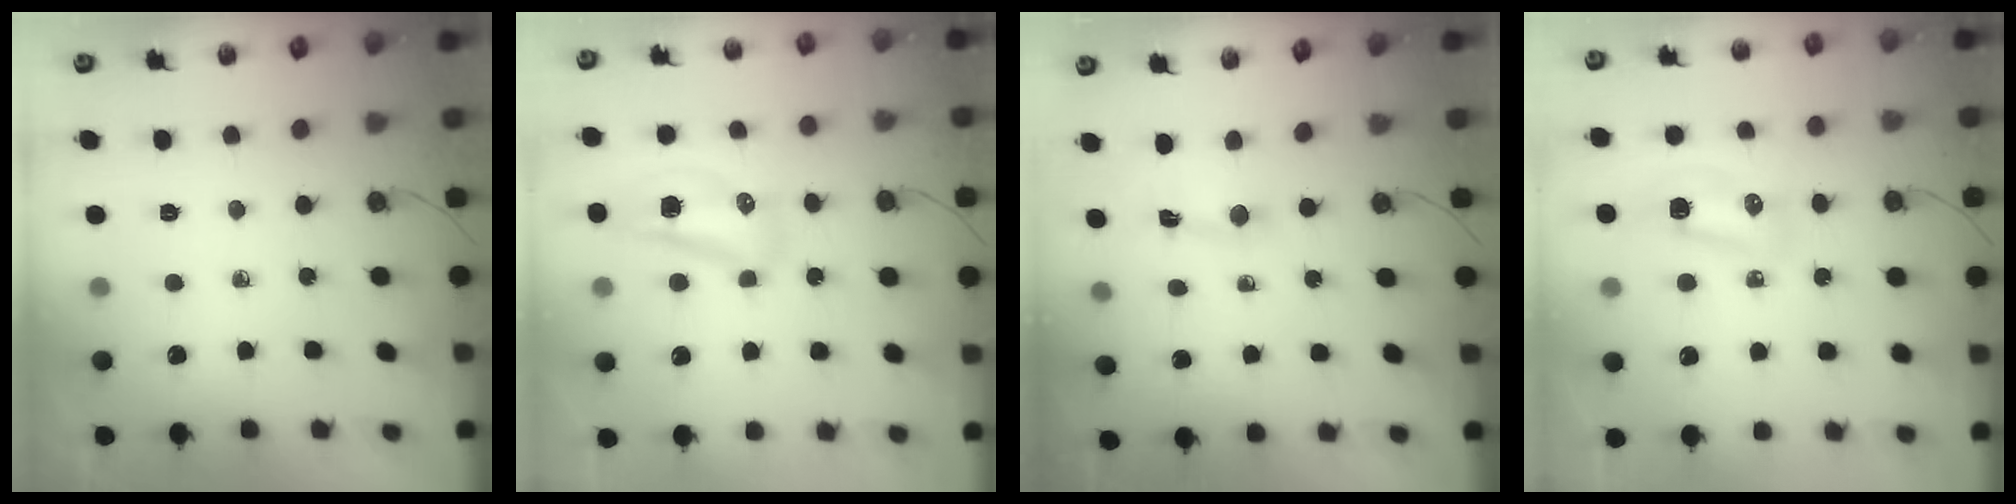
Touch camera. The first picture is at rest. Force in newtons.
{"total": 17.6, "press": 11.8, "slide": 13.1}
{"total": 1.5, "press": 1.5, "slide": 0.1}
{"total": 7.9, "press": 7.7, "slide": 1.6}